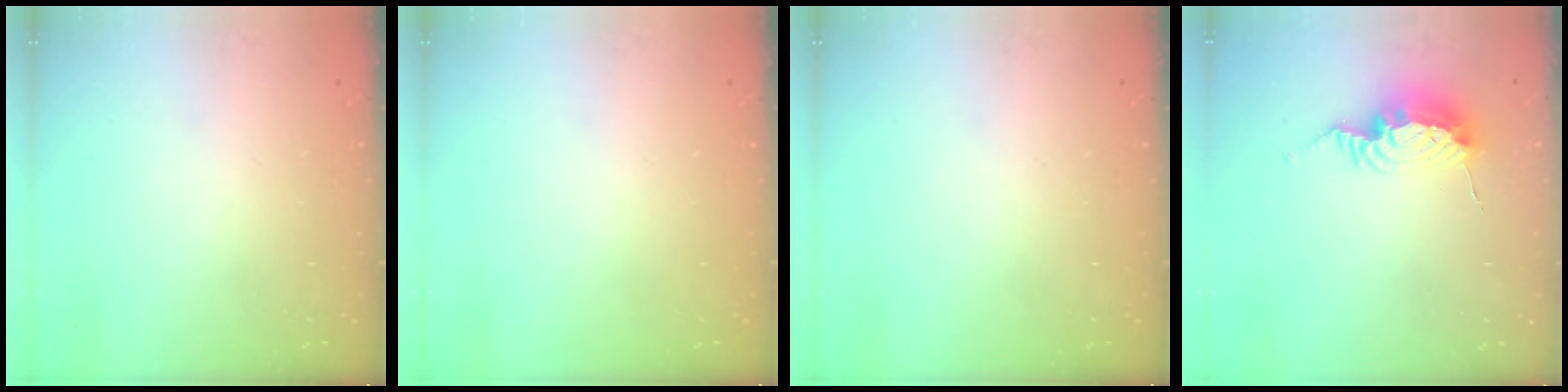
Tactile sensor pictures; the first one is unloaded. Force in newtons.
{"total": 0.0}
{"total": 0.0}
{"total": 10.0, "press": 10.0, "slide": 1.1}